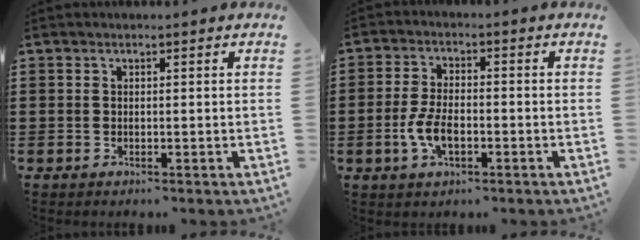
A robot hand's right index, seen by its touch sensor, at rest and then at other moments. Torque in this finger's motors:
{"motor_torque": [1.98, 0.16, 0.65, 0.14]}